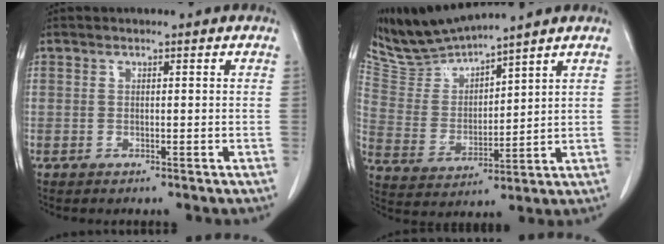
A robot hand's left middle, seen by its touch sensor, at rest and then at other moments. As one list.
[{"total": 9.1, "force": [8.9, -0.6, 1.7], "torque": [-0.057, 0.000, 0.195]}]